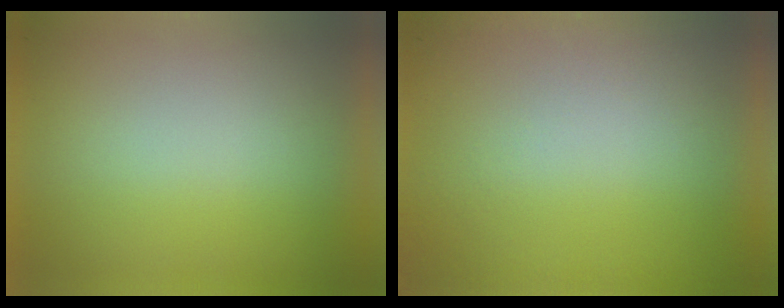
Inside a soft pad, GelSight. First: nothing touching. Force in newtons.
{"total": 5.0}